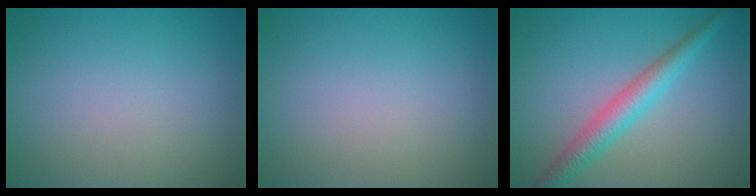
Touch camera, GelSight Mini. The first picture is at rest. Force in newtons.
{"total": 0.0}
{"total": 3.9, "press": 3.9, "slide": 0.1}